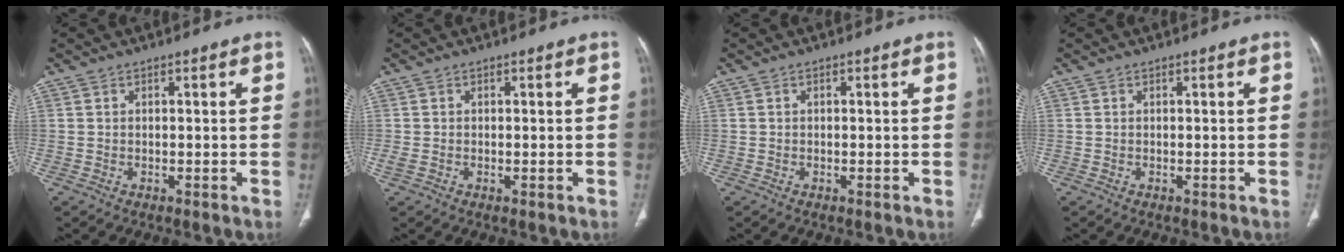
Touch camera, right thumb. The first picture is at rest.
{"total": 1.2, "force": [-0.2, 0.7, 0.9], "torque": [-0.029, -0.001, -0.002]}
{"total": 0.0}
{"total": 0.0}